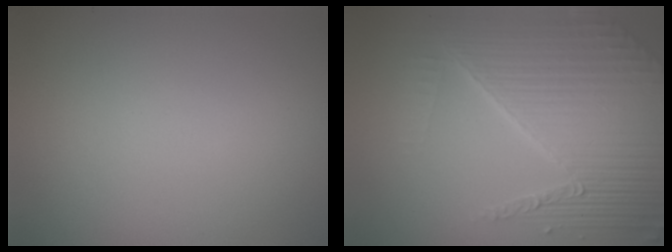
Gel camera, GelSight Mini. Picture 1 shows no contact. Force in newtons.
{"total": 8.8, "press": 5.7, "slide": 6.7}